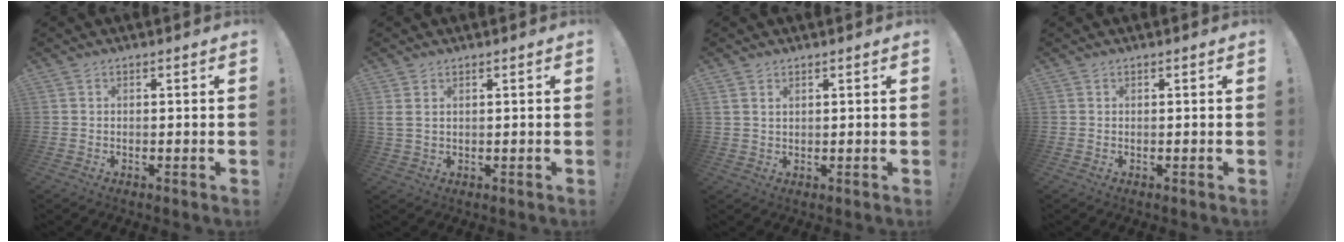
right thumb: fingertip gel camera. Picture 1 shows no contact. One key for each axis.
{"total": 2.9, "fx": 1.3, "fy": 1.6, "fz": 2.1, "tx": -0.041, "ty": 0.001, "tz": 0.025}
{"total": 1.8, "fx": 0.9, "fy": 1.3, "fz": 0.8, "tx": -0.017, "ty": 0.002, "tz": 0.017}
{"total": 0.0}